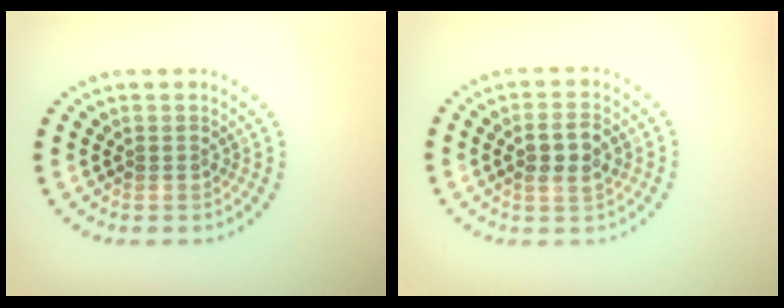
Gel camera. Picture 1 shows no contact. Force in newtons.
{"total": 2.9, "press": 2.8, "slide": 0.5}